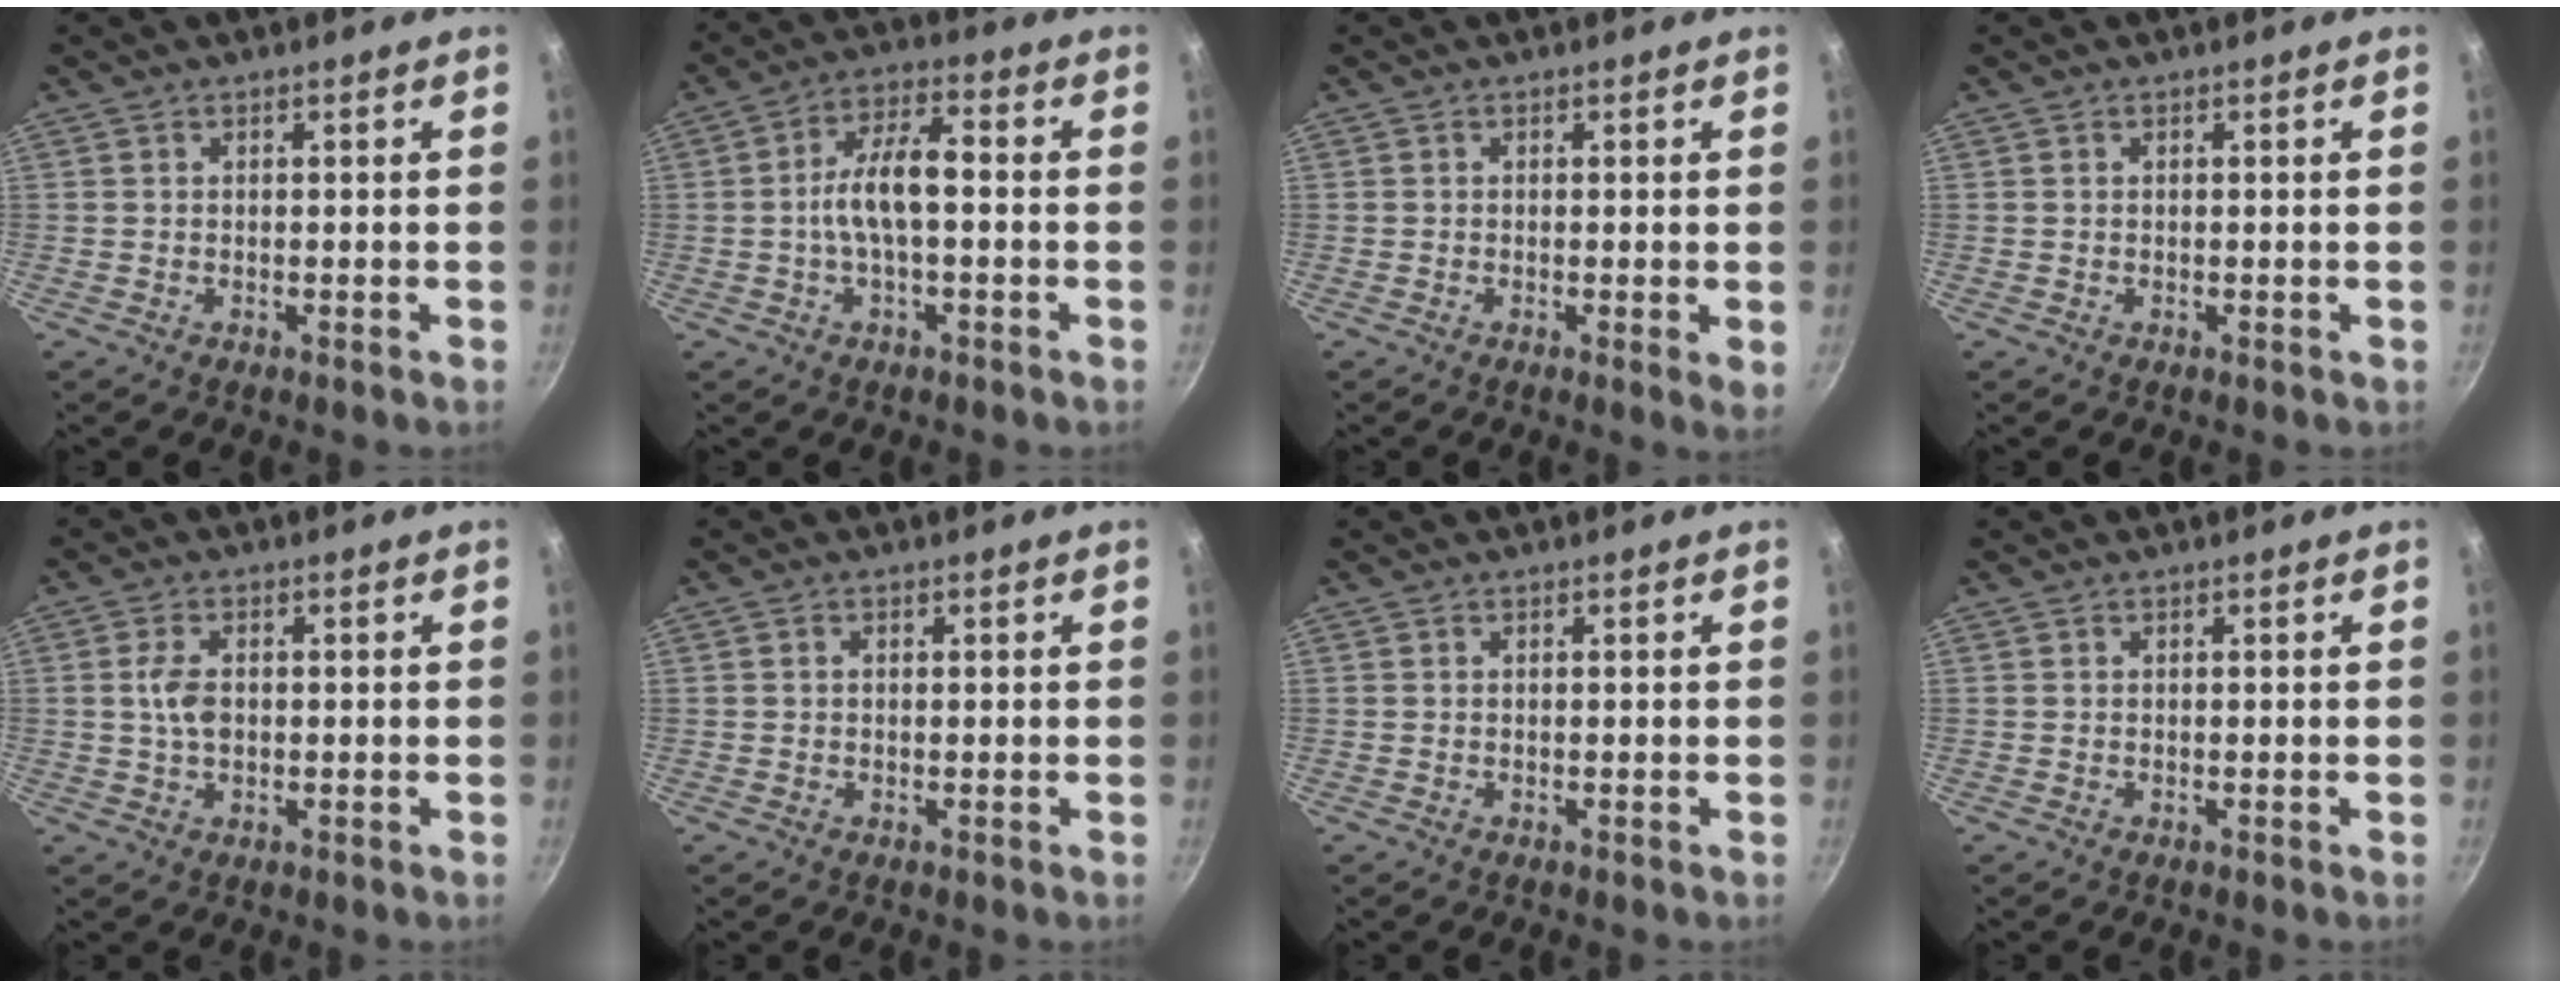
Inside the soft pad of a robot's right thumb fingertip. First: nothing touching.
{"total": 8.8, "force": [-0.6, 3.6, 8.0], "torque": [-0.141, 0.031, -0.019]}
{"total": 2.0, "force": [0.0, 0.4, 2.0], "torque": [-0.028, -0.007, -0.003]}
{"total": 0.0}
{"total": 4.3, "force": [0.2, 2.6, 3.4], "torque": [-0.063, 0.006, 0.000]}
{"total": 0.8, "force": [0.1, 0.7, 0.5], "torque": [-0.007, 0.005, 0.002]}
{"total": 0.0}
{"total": 0.0}